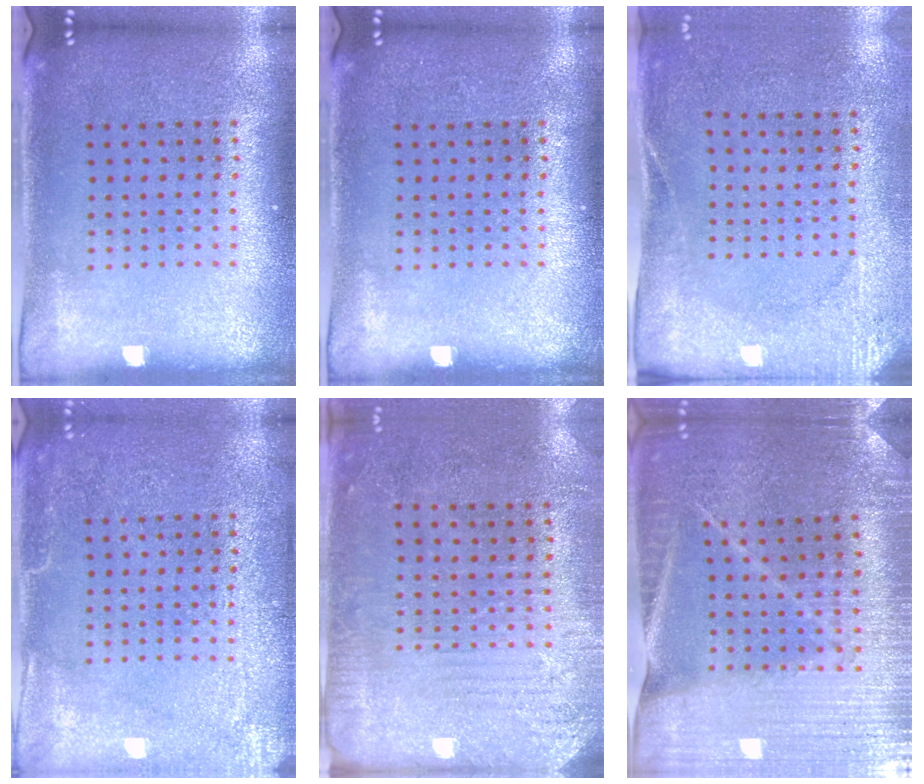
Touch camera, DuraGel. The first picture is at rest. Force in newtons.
{"total": 0.0}
{"total": 2.6, "press": 2.1, "slide": 1.6}
{"total": 3.5, "press": 3.5, "slide": 0.4}
{"total": 2.8, "press": 2.4, "slide": 1.4}
{"total": 3.0, "press": 3.0, "slide": 0.3}